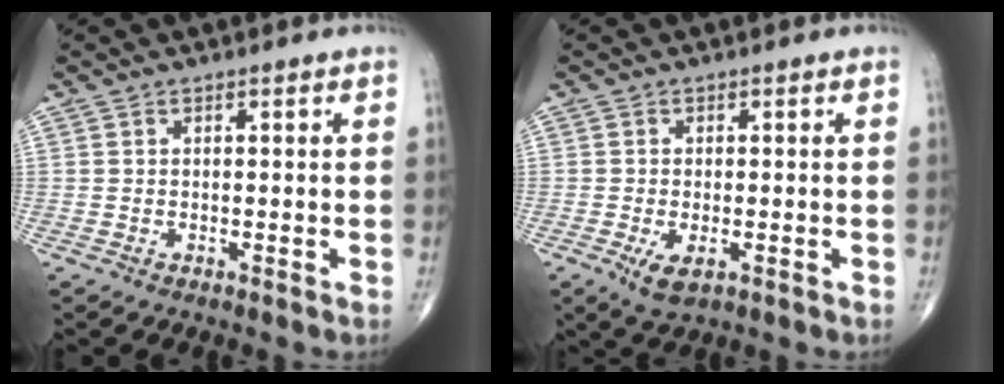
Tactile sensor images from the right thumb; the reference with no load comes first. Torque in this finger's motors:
{"motor_torque": [-0.06, 0.02, 0.29, 0.34, 0.10]}